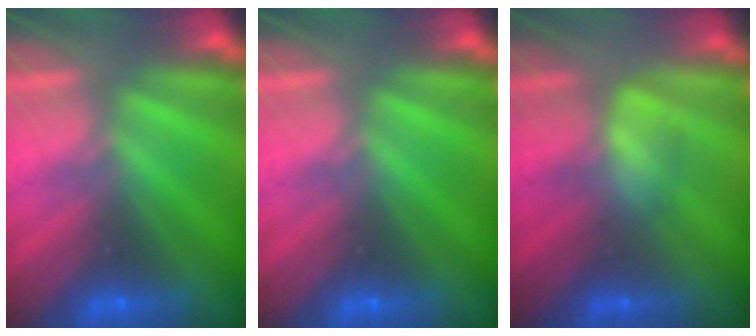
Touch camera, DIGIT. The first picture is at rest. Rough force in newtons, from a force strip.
{"total": 0.0}
{"total": 2.6}